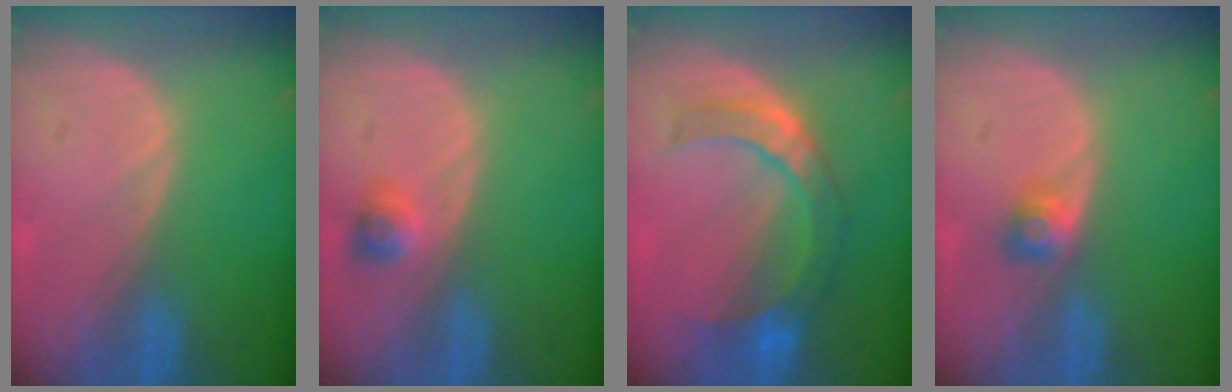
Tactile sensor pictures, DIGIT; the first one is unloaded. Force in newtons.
{"total": 2.3, "press": 2.2, "slide": 0.7}
{"total": 7.6, "press": 7.3, "slide": 2.2}
{"total": 2.6, "press": 2.3, "slide": 1.1}